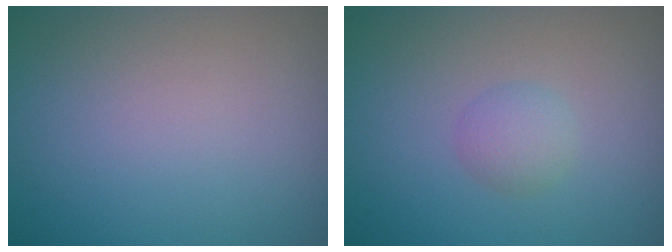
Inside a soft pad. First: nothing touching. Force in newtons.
{"total": 1.7, "press": 1.7, "slide": 0.0}